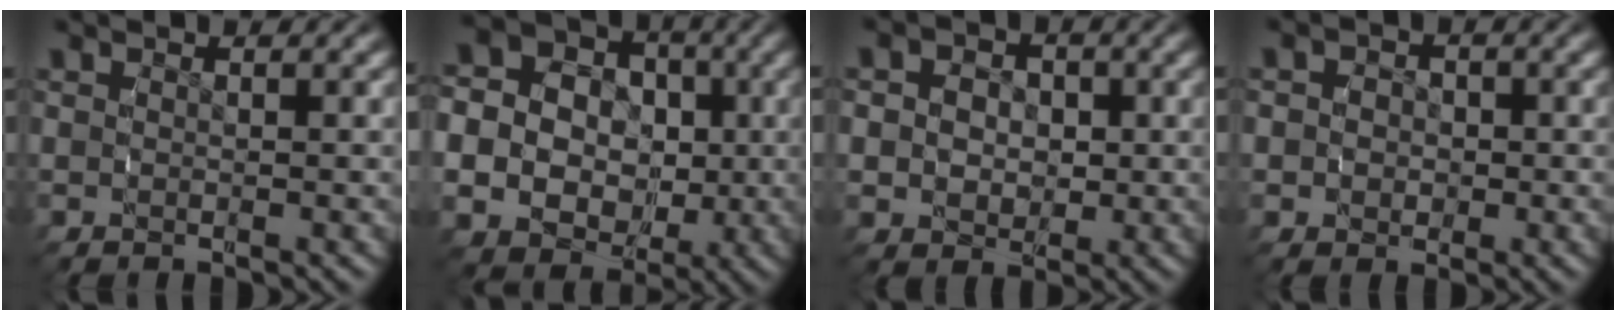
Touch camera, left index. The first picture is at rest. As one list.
[{"total": 18.2, "force": [-1.0, 16.4, 7.8], "torque": [-0.193, -0.050, -0.033]}, {"total": 5.3, "force": [-0.1, 4.7, 2.4], "torque": [-0.043, -0.012, -0.005]}, {"total": 3.7, "force": [-0.3, 3.5, 1.1], "torque": [-0.021, -0.003, -0.011]}]